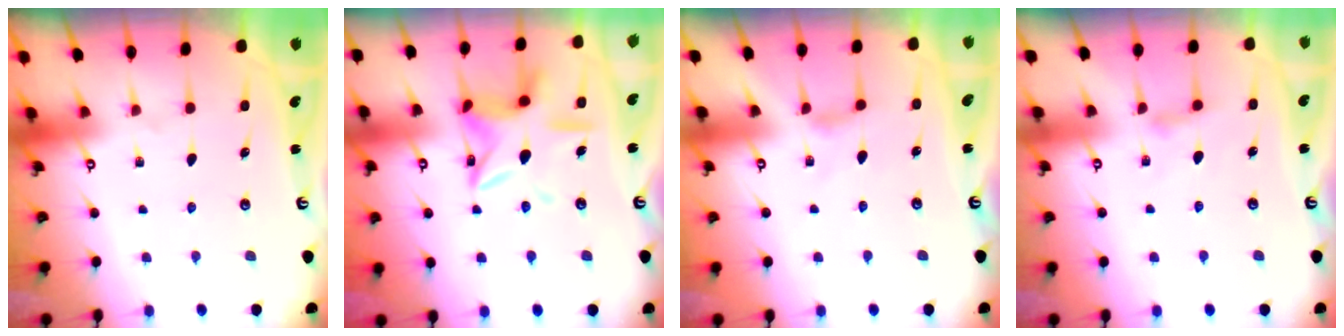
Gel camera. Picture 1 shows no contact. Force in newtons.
{"total": 13.9, "press": 13.9, "slide": 1.2}
{"total": 0.7, "press": 0.6, "slide": 0.3}
{"total": 3.5, "press": 3.4, "slide": 0.5}